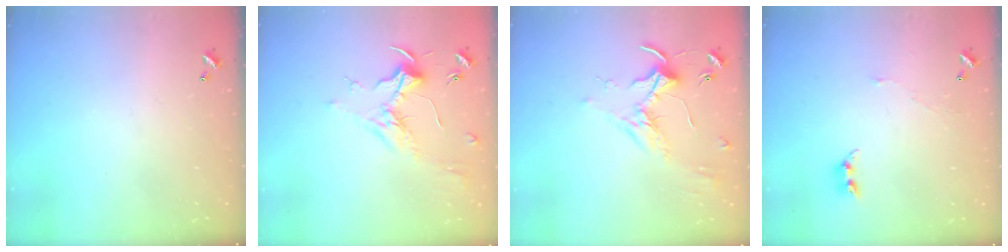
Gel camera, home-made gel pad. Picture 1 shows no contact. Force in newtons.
{"total": 1.7, "press": 1.5, "slide": 0.8}
{"total": 1.8, "press": 1.8, "slide": 0.4}
{"total": 4.6, "press": 4.6, "slide": 0.5}